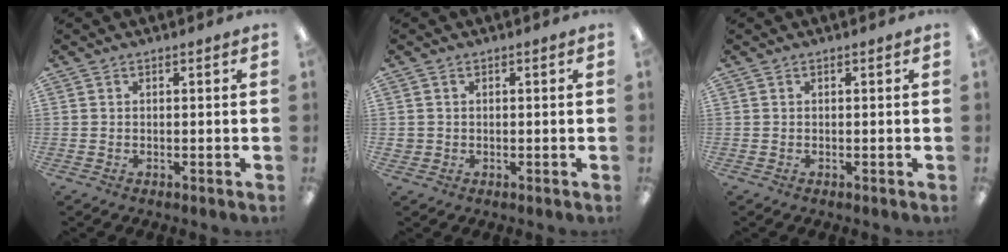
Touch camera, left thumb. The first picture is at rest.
{"total": 1.4, "force": [0.2, 1.3, 0.2], "torque": [-0.007, 0.003, 0.002]}
{"total": 0.0}